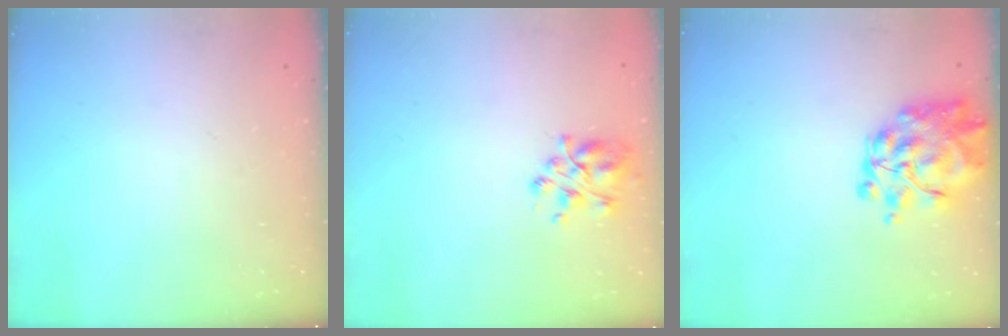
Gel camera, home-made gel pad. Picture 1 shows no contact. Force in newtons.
{"total": 5.8, "press": 5.7, "slide": 1.2}
{"total": 8.7, "press": 8.2, "slide": 3.0}